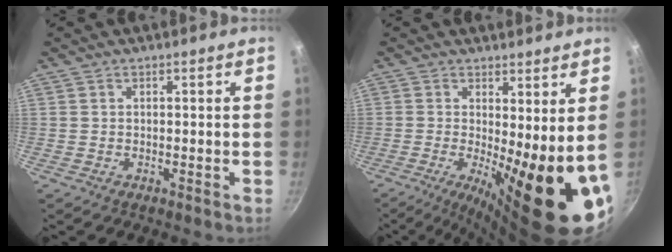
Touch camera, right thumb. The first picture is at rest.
{"total": 15.3, "force": [-1.1, 4.1, 14.8], "torque": [-0.193, -0.021, -0.009]}